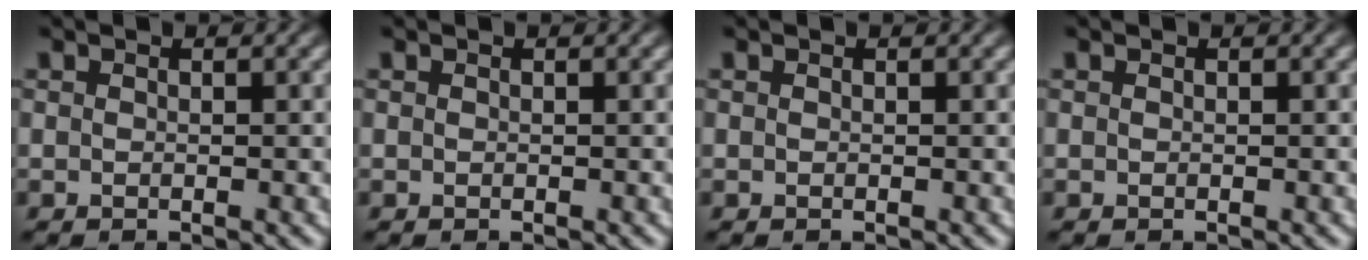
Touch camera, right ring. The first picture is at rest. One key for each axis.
{"total": 0.0}
{"total": 0.0}
{"total": 0.0}